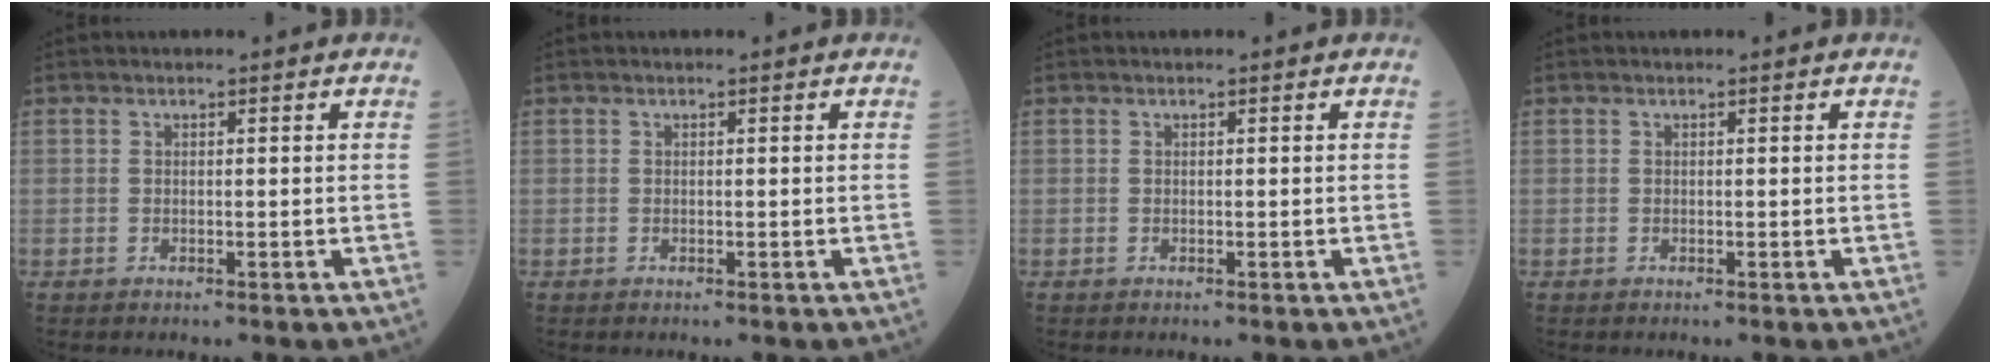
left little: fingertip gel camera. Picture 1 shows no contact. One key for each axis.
{"total": 0.0}
{"total": 0.0}
{"total": 0.0}